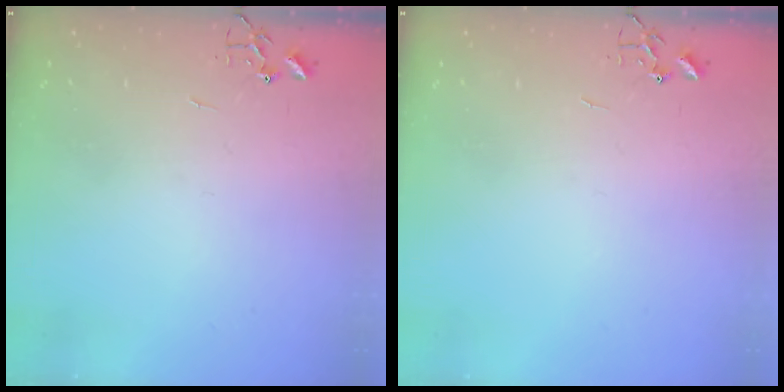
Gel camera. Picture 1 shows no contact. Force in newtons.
{"total": 0.0}